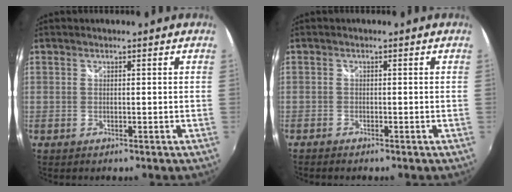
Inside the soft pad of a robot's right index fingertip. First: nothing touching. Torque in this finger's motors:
{"motor_torque": [0.02, -0.02, 0.04, 0.00]}